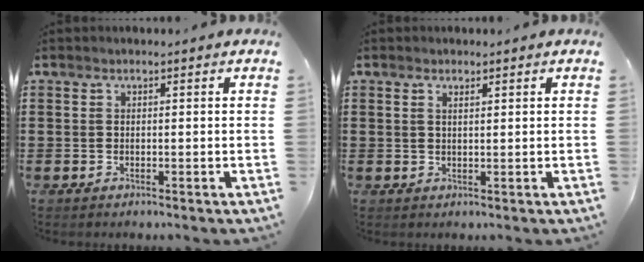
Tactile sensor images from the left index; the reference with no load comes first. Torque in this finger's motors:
{"motor_torque": [0.00, 0.27, -0.08, -0.01]}